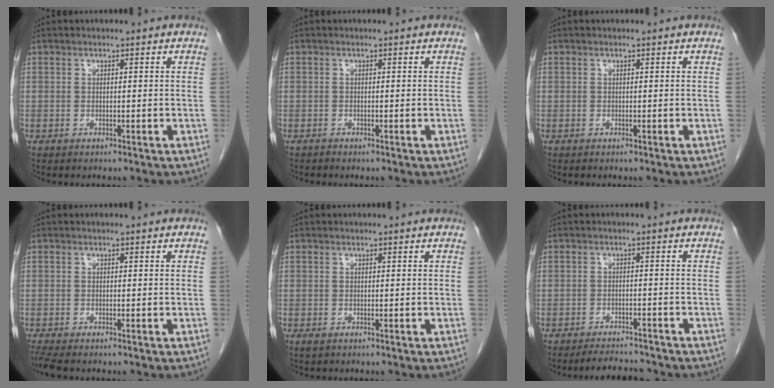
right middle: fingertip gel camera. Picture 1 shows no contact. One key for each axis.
{"total": 0.0}
{"total": 0.0}
{"total": 2.3, "fx": -2.0, "fy": 0.3, "fz": 1.2, "tx": -0.028, "ty": -0.009, "tz": -0.037}
{"total": 0.5, "fx": -0.2, "fy": 0.3, "fz": 0.4, "tx": -0.008, "ty": -0.002, "tz": 0.000}
{"total": 4.2, "fx": -4.1, "fy": 0.7, "fz": 0.8, "tx": -0.015, "ty": -0.012, "tz": -0.064}